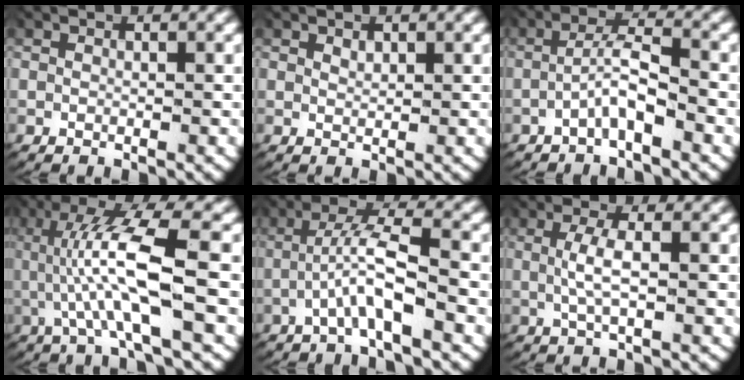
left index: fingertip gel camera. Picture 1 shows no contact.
{"total": 0.6, "force": [0.5, 0.1, 0.3], "torque": [-0.007, -0.008, 0.016]}
{"total": 2.8, "force": [-1.4, 0.4, 2.3], "torque": [-0.044, 0.006, -0.027]}
{"total": 7.3, "force": [0.7, 1.7, 7.1], "torque": [-0.129, 0.008, 0.008]}
{"total": 4.0, "force": [-0.7, 0.9, 3.8], "torque": [-0.071, 0.005, -0.015]}
{"total": 2.5, "force": [0.0, 0.4, 2.5], "torque": [-0.060, -0.004, 0.006]}